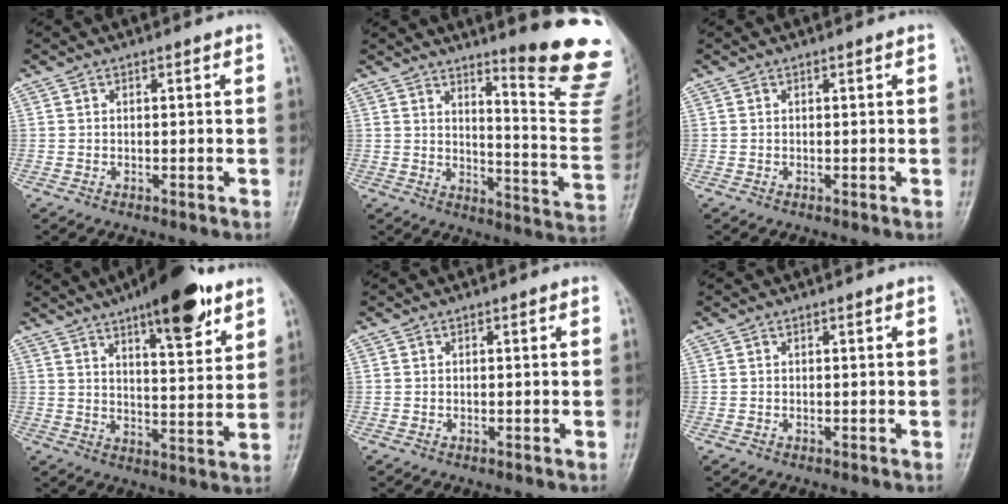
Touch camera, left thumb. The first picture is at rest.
{"total": 18.8, "force": [13.2, 2.1, 13.2], "torque": [-0.138, -0.122, 0.169]}
{"total": 0.0}
{"total": 15.5, "force": [9.6, 4.7, 11.2], "torque": [-0.135, -0.047, 0.142]}
{"total": 0.0}
{"total": 0.0}